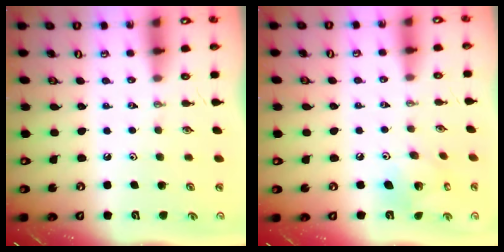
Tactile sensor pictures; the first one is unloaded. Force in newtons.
{"total": 9.8, "press": 9.8, "slide": 0.3}